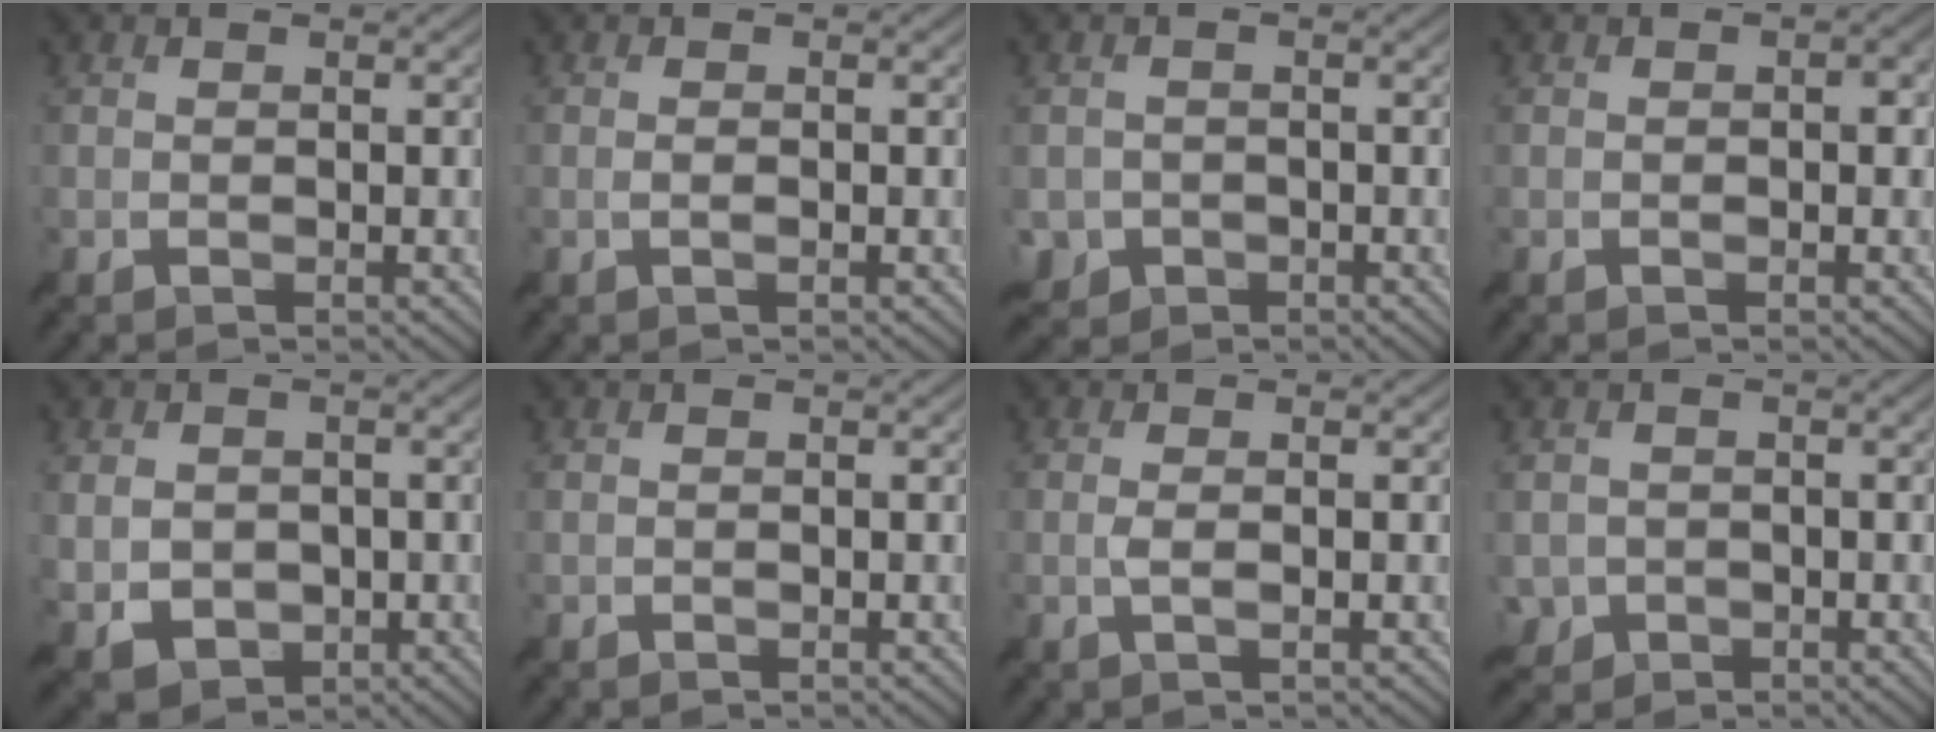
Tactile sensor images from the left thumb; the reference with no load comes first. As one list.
[{"total": 0.8, "force": [-0.2, -0.1, 0.7], "torque": [-0.017, 0.002, -0.005]}, {"total": 2.7, "force": [-1.2, 2.4, 0.3], "torque": [-0.008, -0.011, -0.028]}, {"total": 1.5, "force": [-0.2, 0.6, 1.4], "torque": [-0.021, 0.004, -0.003]}, {"total": 4.8, "force": [-0.4, 3.9, 2.8], "torque": [-0.069, -0.016, -0.001]}, {"total": 0.0}, {"total": 1.7, "force": [-0.2, 0.1, 1.7], "torque": [-0.038, 0.004, -0.009]}, {"total": 2.7, "force": [-0.9, 2.5, 0.3], "torque": [-0.011, -0.014, -0.023]}]